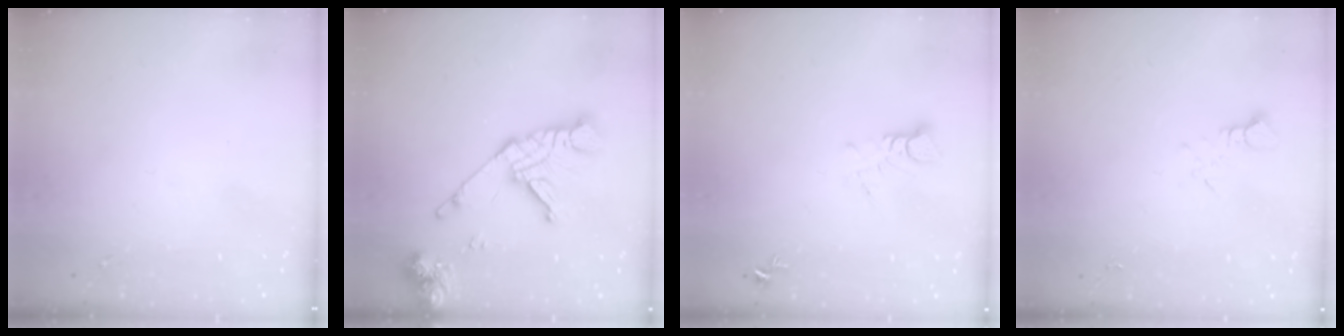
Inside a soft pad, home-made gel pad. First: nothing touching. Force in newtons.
{"total": 16.6, "press": 16.5, "slide": 2.0}
{"total": 3.8, "press": 3.8, "slide": 0.4}
{"total": 2.7, "press": 2.7, "slide": 0.2}